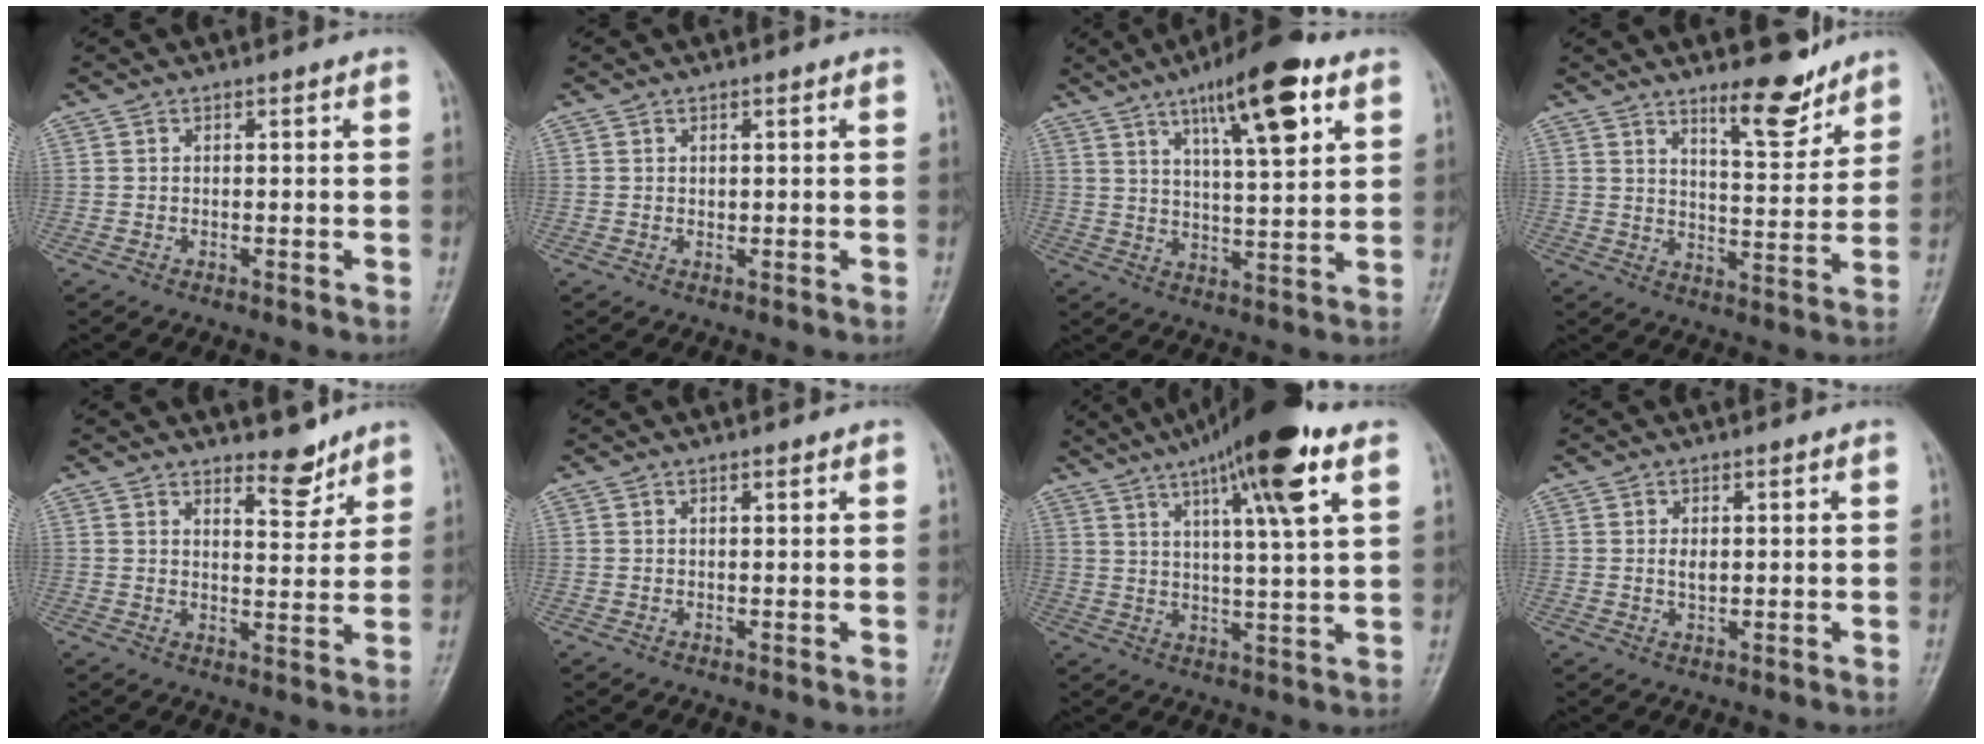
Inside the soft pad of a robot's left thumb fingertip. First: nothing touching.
{"total": 0.8, "force": [0.4, 0.5, 0.5], "torque": [-0.004, -0.003, 0.007]}
{"total": 15.3, "force": [7.7, 4.1, 12.6], "torque": [-0.180, -0.026, 0.120]}
{"total": 9.1, "force": [7.0, 2.5, 5.2], "torque": [-0.063, -0.061, 0.113]}
{"total": 5.3, "force": [4.4, 1.9, 2.2], "torque": [-0.012, -0.040, 0.069]}
{"total": 0.7, "force": [0.5, 0.2, 0.4], "torque": [-0.007, -0.003, 0.008]}
{"total": 17.1, "force": [9.2, 2.3, 14.2], "torque": [-0.224, -0.013, 0.143]}
{"total": 2.1, "force": [0.4, 1.2, 1.7], "torque": [-0.025, -0.003, 0.008]}